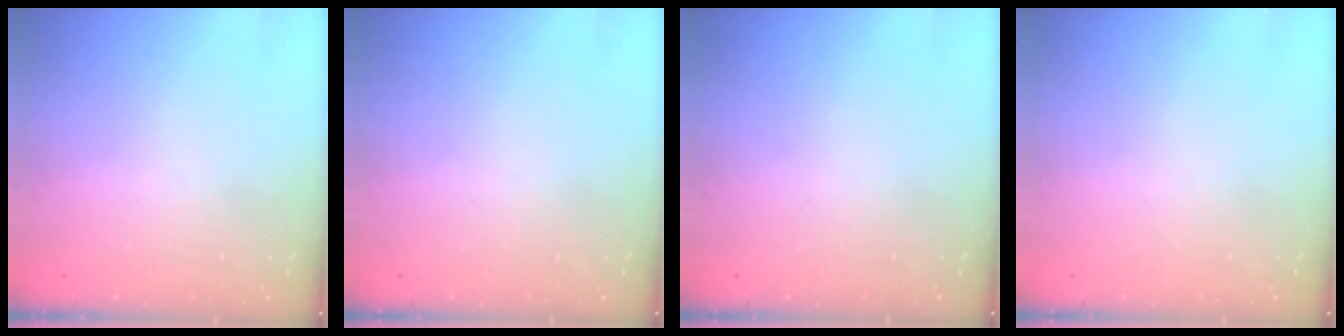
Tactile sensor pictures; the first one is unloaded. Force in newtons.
{"total": 0.0}
{"total": 0.0}
{"total": 0.0}